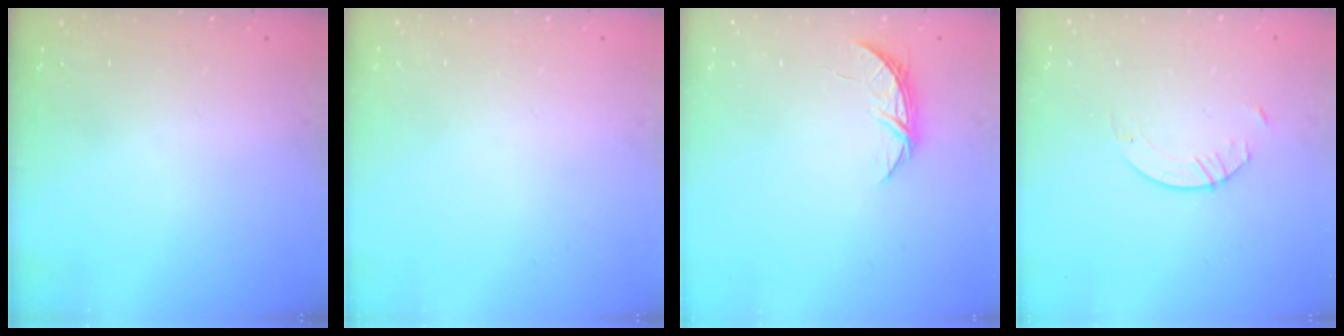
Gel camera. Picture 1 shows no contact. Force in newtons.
{"total": 0.0}
{"total": 5.1, "press": 5.1, "slide": 0.6}
{"total": 2.9, "press": 2.9, "slide": 0.3}